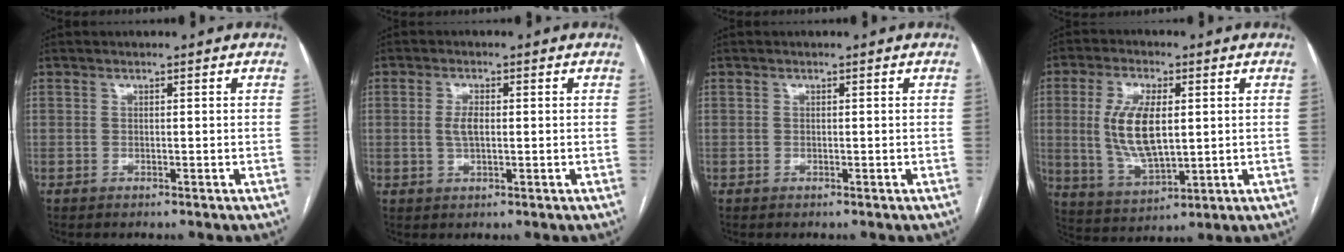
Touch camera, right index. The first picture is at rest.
{"total": 2.8, "force": [0.1, 1.1, 2.6], "torque": [-0.055, 0.003, 0.003]}
{"total": 0.0}
{"total": 10.9, "force": [1.2, 4.4, 10.0], "torque": [-0.214, 0.001, 0.030]}